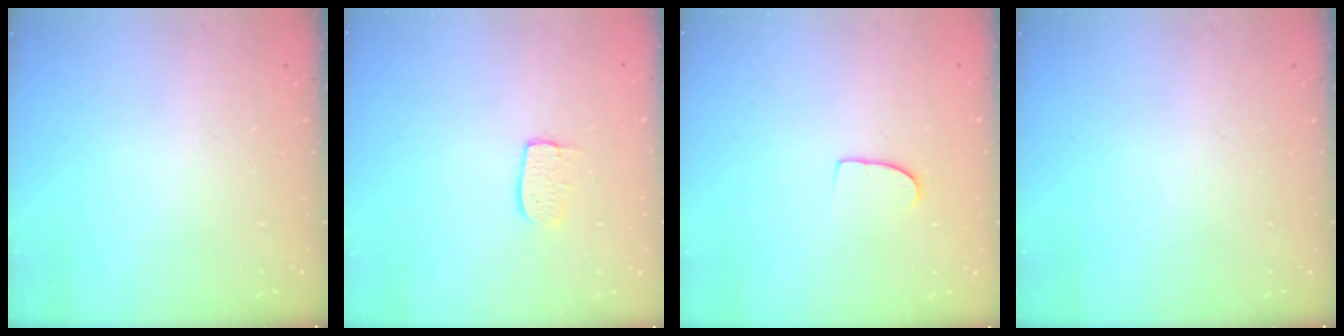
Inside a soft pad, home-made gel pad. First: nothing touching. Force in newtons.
{"total": 5.8, "press": 5.8, "slide": 0.4}
{"total": 6.5, "press": 6.5, "slide": 0.5}
{"total": 0.0}